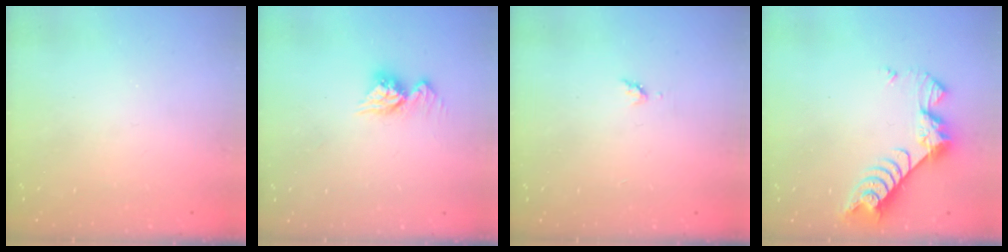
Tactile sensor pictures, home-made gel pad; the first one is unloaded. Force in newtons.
{"total": 9.4, "press": 9.4, "slide": 0.9}
{"total": 3.5, "press": 3.4, "slide": 0.5}
{"total": 7.6, "press": 7.5, "slide": 0.7}